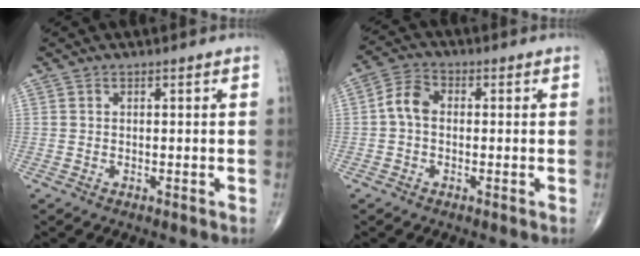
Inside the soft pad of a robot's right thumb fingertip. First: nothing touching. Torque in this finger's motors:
{"motor_torque": [0.47, 0.72, 0.30, -0.18, 0.00]}